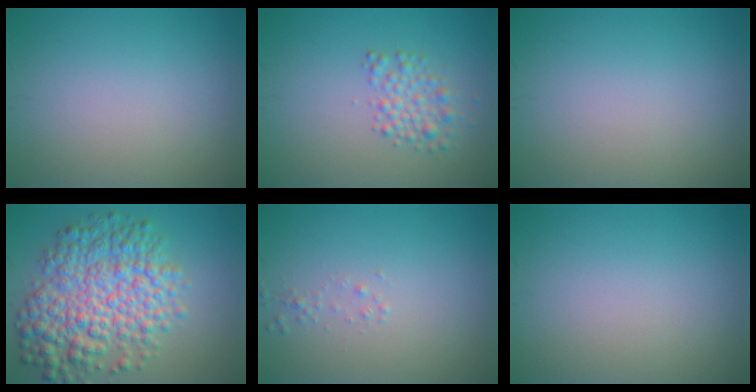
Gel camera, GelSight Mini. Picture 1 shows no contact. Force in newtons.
{"total": 2.3, "press": 2.3, "slide": 0.0}
{"total": 0.0}
{"total": 8.9, "press": 8.9, "slide": 0.2}
{"total": 0.7, "press": 0.6, "slide": 0.1}
{"total": 0.0}